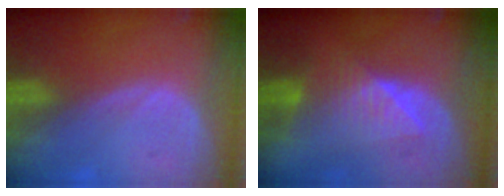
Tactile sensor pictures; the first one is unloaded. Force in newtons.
{"total": 6.7, "press": 6.7, "slide": 0.6}